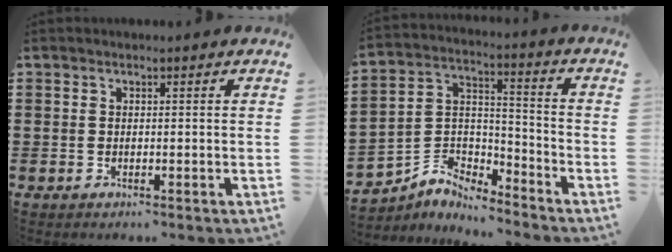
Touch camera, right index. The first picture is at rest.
{"total": 4.5, "force": [-4.3, 1.5, -0.1], "torque": [-0.015, -0.003, -0.093]}